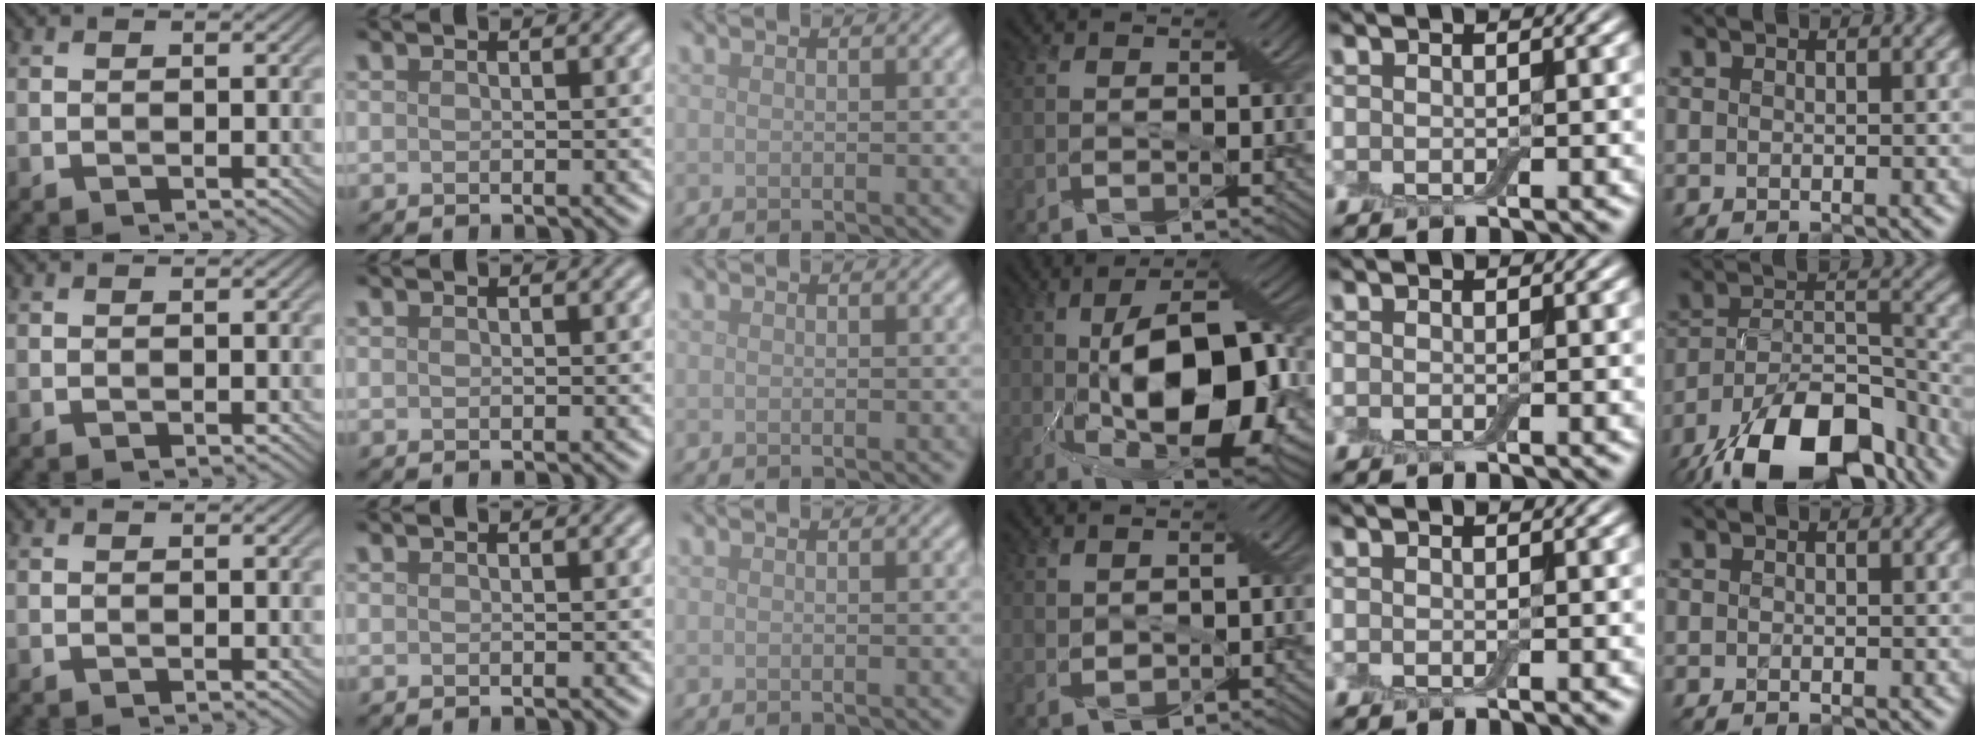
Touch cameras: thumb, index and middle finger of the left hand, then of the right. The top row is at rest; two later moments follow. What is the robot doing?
{"motion": "cut", "object": "cling film"}